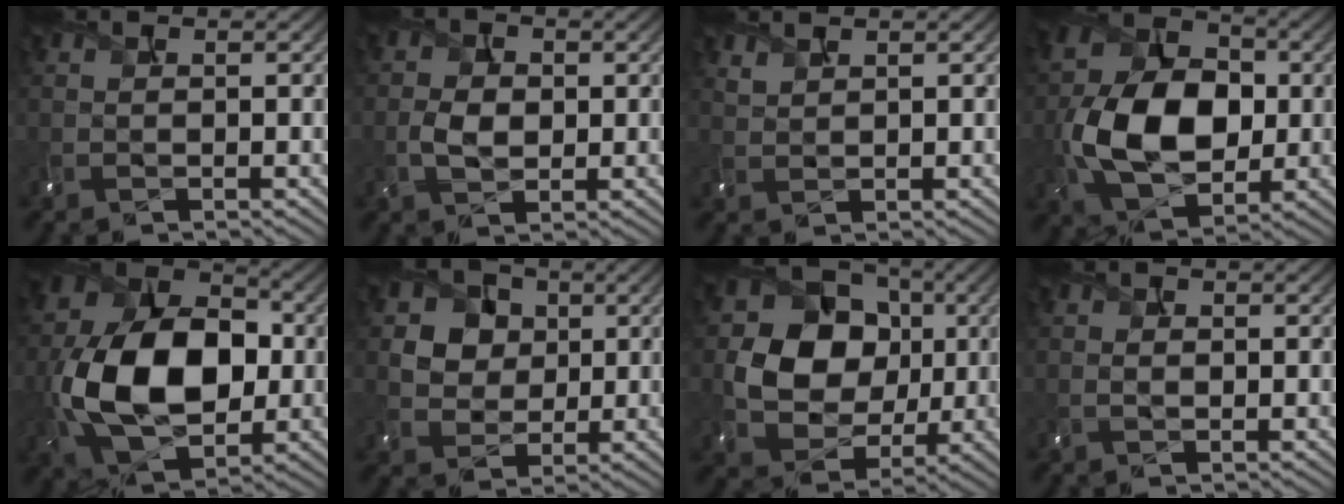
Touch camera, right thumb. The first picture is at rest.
{"total": 2.7, "force": [-0.6, 2.1, 1.5], "torque": [-0.036, -0.001, -0.008]}
{"total": 1.5, "force": [1.5, 0.3, 0.3], "torque": [-0.008, 0.004, 0.035]}
{"total": 11.6, "force": [-1.3, 8.0, 8.3], "torque": [-0.171, 0.001, -0.025]}
{"total": 14.8, "force": [-1.7, 10.0, 10.7], "torque": [-0.212, -0.007, -0.031]}
{"total": 4.5, "force": [1.0, 4.2, 1.2], "torque": [-0.044, 0.001, 0.012]}
{"total": 10.1, "force": [0.4, 8.7, 5.1], "torque": [-0.109, -0.004, 0.010]}
{"total": 0.6, "force": [-0.3, 0.4, 0.2], "torque": [-0.005, 0.002, -0.002]}